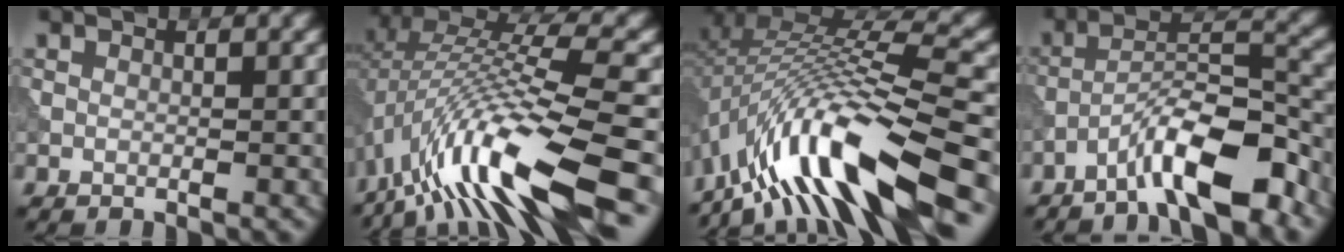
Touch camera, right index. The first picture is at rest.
{"total": 12.8, "force": [-5.8, 3.3, 10.9], "torque": [-0.209, 0.018, -0.096]}
{"total": 13.3, "force": [-7.7, 3.4, 10.2], "torque": [-0.189, 0.022, -0.126]}
{"total": 7.9, "force": [-5.2, 1.7, 5.7], "torque": [-0.094, 0.020, -0.092]}